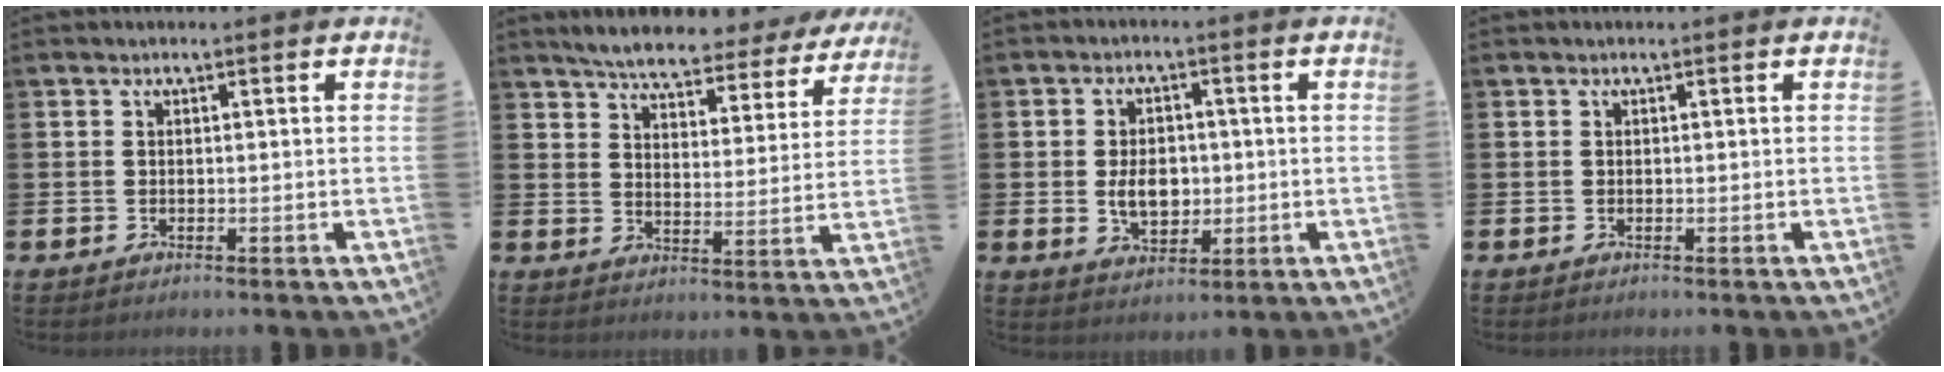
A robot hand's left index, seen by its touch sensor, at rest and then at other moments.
{"total": 5.4, "force": [5.2, 0.6, 1.5], "torque": [-0.047, -0.038, 0.084]}
{"total": 5.1, "force": [-0.1, 3.5, 3.7], "torque": [-0.059, 0.006, -0.008]}
{"total": 0.0}